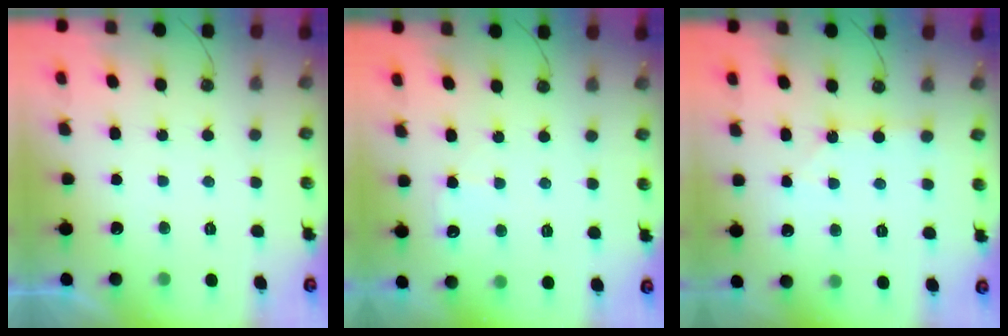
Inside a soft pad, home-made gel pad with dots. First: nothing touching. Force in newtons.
{"total": 3.7, "press": 3.7, "slide": 0.4}
{"total": 1.5, "press": 1.5, "slide": 0.3}